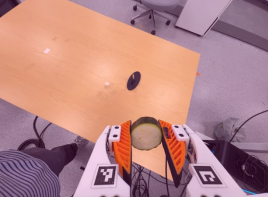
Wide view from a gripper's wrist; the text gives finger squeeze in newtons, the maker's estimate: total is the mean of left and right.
{"total": 12.3, "left": 11.5, "right": 13.1}